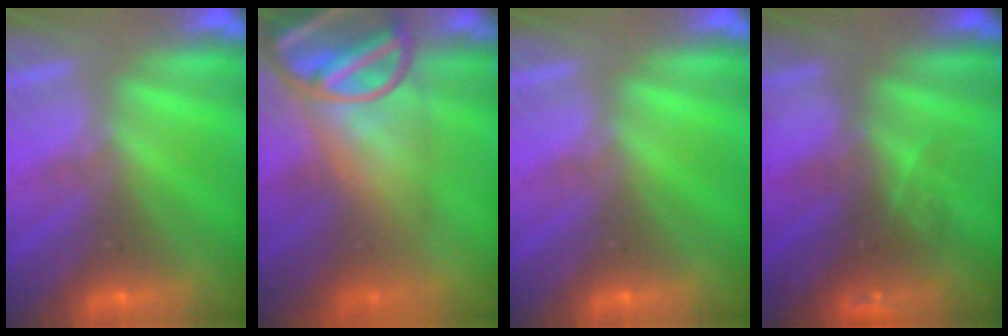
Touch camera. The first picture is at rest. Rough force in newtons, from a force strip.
{"total": 8.3}
{"total": 0.0}
{"total": 2.9}